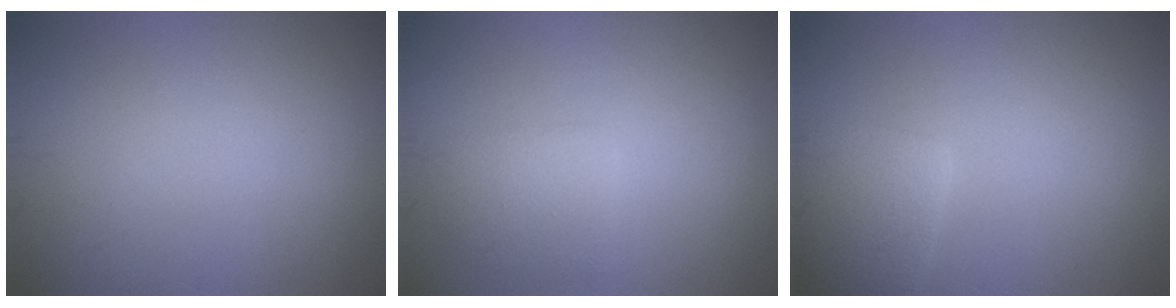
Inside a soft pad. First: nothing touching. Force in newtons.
{"total": 2.4, "press": 2.4, "slide": 0.2}
{"total": 3.6, "press": 3.6, "slide": 0.2}